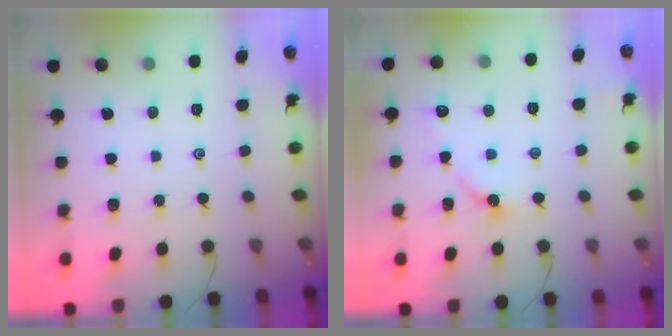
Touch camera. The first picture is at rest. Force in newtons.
{"total": 4.6, "press": 4.5, "slide": 0.5}